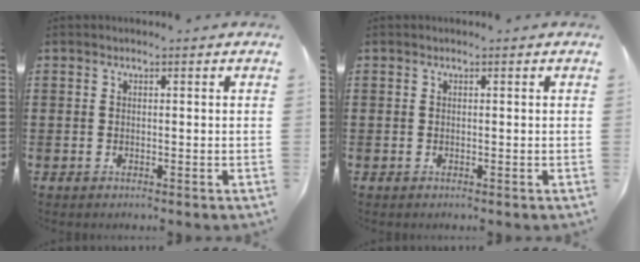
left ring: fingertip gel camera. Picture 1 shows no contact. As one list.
[{"total": 0.0}]